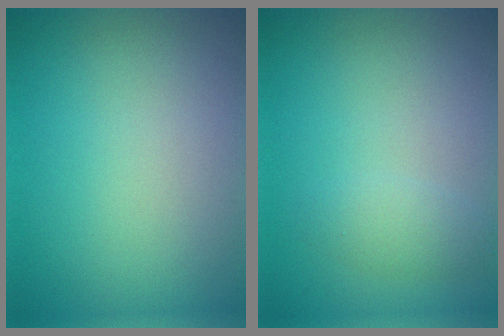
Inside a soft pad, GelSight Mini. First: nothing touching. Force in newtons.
{"total": 1.5, "press": 1.5, "slide": 0.1}